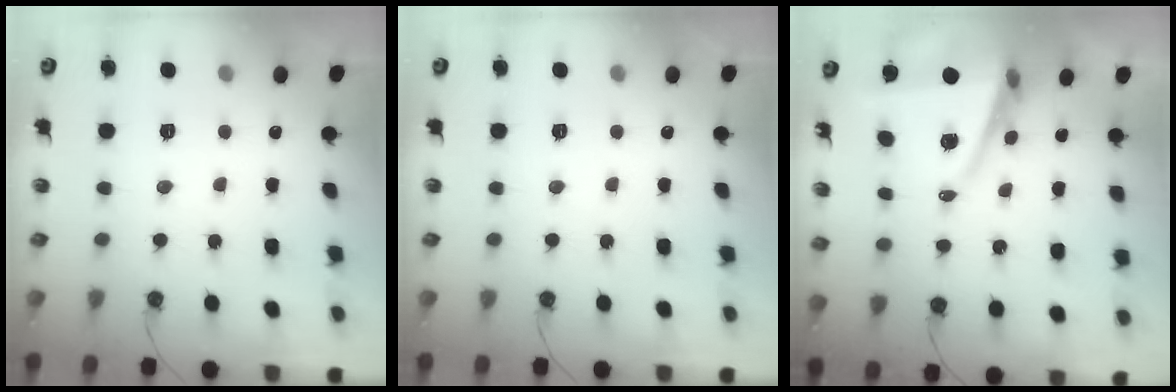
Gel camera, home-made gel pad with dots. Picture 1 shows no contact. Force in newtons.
{"total": 0.0}
{"total": 7.2, "press": 5.7, "slide": 4.3}